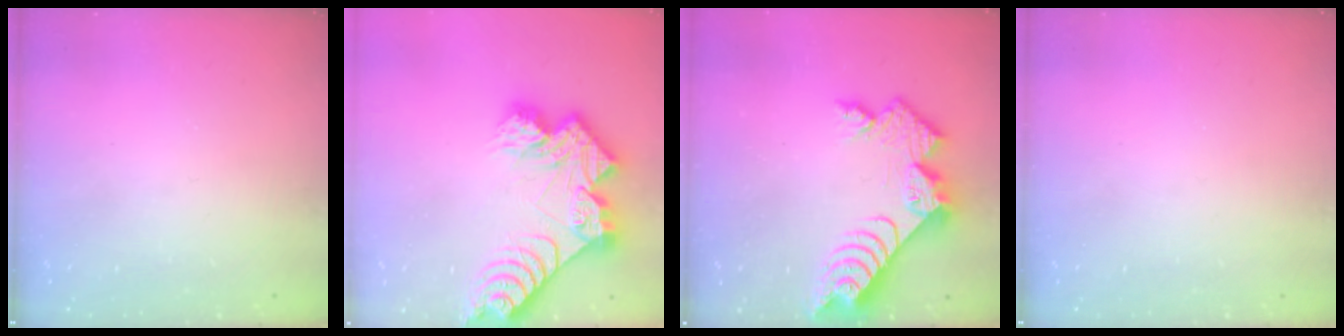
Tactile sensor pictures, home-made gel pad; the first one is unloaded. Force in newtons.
{"total": 16.9, "press": 16.8, "slide": 1.8}
{"total": 11.7, "press": 11.6, "slide": 1.0}
{"total": 0.0}